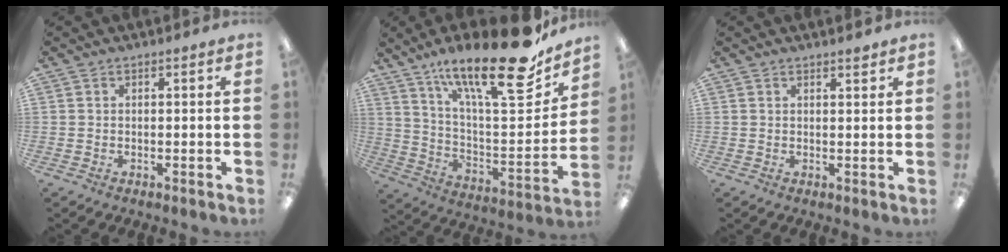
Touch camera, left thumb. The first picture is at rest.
{"total": 23.8, "force": [17.4, 5.5, 15.4], "torque": [-0.239, -0.124, 0.281]}
{"total": 1.5, "force": [1.4, 0.3, 0.5], "torque": [-0.003, -0.005, 0.024]}